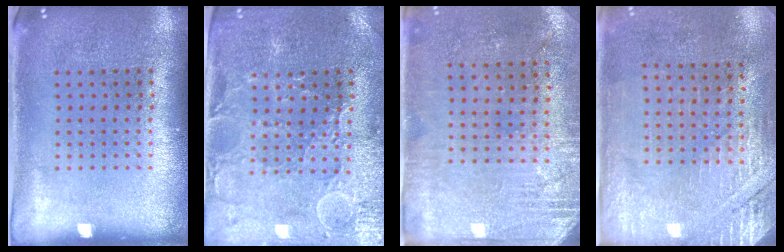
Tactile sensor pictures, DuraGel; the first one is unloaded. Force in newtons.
{"total": 1.3, "press": 1.3, "slide": 0.4}
{"total": 2.8, "press": 2.5, "slide": 1.2}
{"total": 2.7, "press": 2.5, "slide": 1.1}